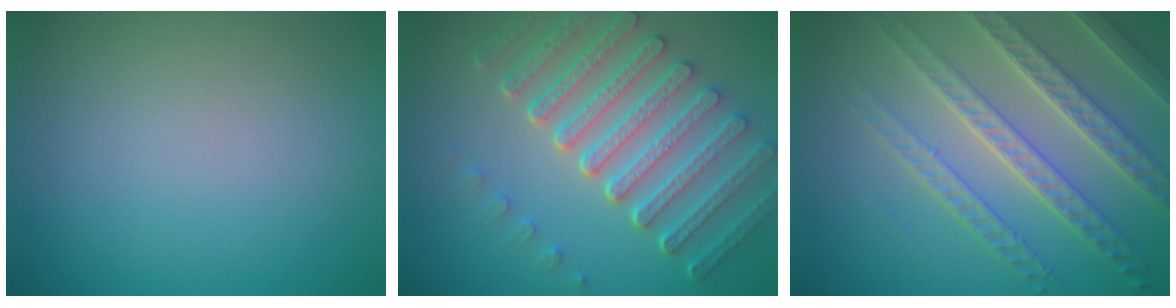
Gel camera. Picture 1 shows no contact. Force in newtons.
{"total": 7.3, "press": 5.5, "slide": 4.9}
{"total": 6.7, "press": 5.4, "slide": 4.0}